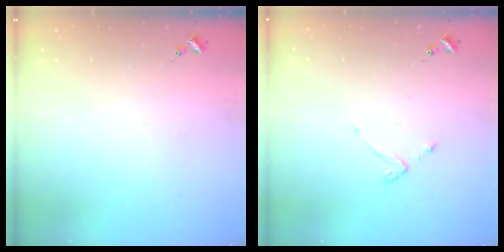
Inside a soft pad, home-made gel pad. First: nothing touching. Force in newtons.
{"total": 2.2, "press": 2.1, "slide": 0.4}